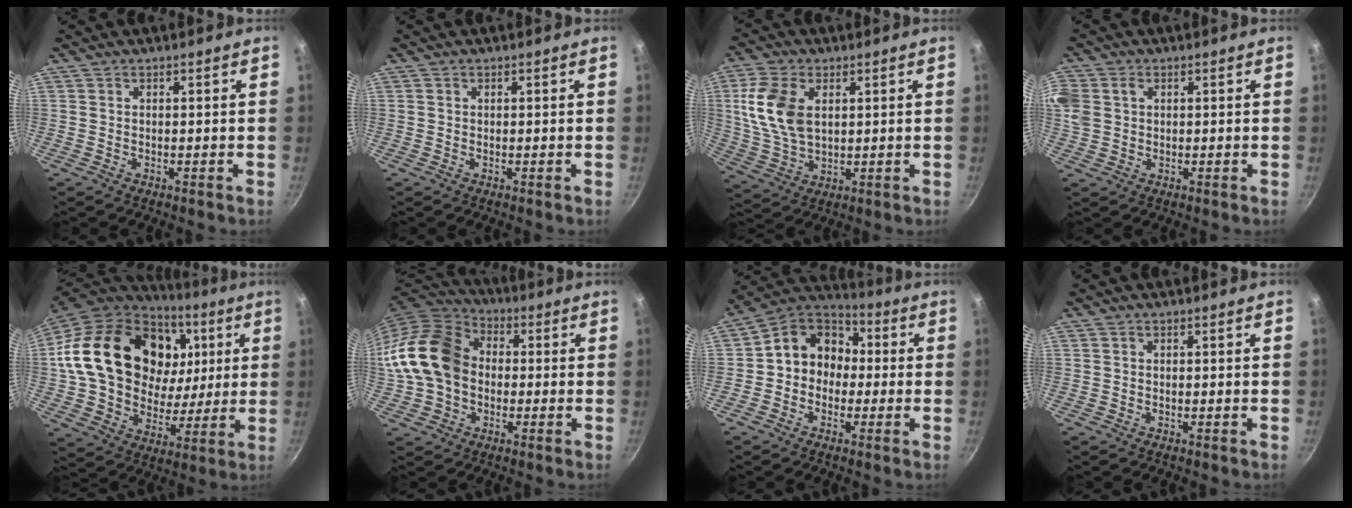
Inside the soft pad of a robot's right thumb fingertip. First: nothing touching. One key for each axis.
{"total": 0.0}
{"total": 12.0, "fx": 2.8, "fy": 7.5, "fz": 8.9, "tx": -0.168, "ty": -0.008, "tz": 0.060}
{"total": 9.8, "fx": 2.0, "fy": 8.0, "fz": 5.2, "tx": -0.131, "ty": 0.021, "tz": 0.038}
{"total": 30.7, "fx": 7.8, "fy": 21.7, "fz": 20.3, "tx": -0.341, "ty": 0.002, "tz": 0.136}
{"total": 17.8, "fx": -0.1, "fy": 13.7, "fz": 11.4, "tx": -0.206, "ty": 0.036, "tz": -0.011}
{"total": 11.2, "fx": -0.3, "fy": 9.5, "fz": 5.8, "tx": -0.053, "ty": 0.041, "tz": -0.032}
{"total": 0.0}